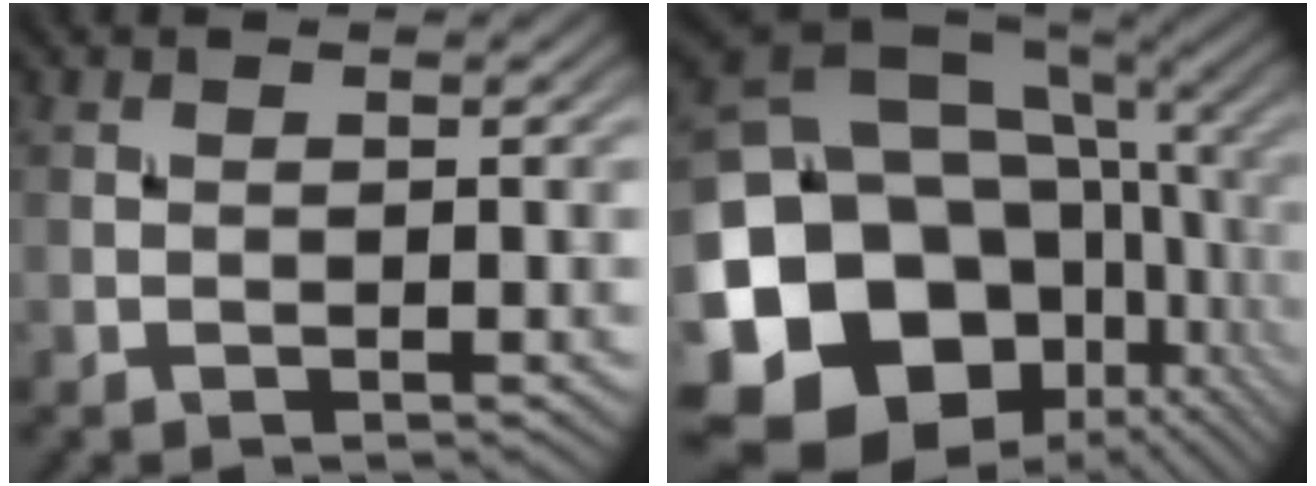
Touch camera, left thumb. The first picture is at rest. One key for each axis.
{"total": 21.9, "fx": -4.9, "fy": 17.2, "fz": 12.6, "tx": -0.278, "ty": -0.014, "tz": -0.069}